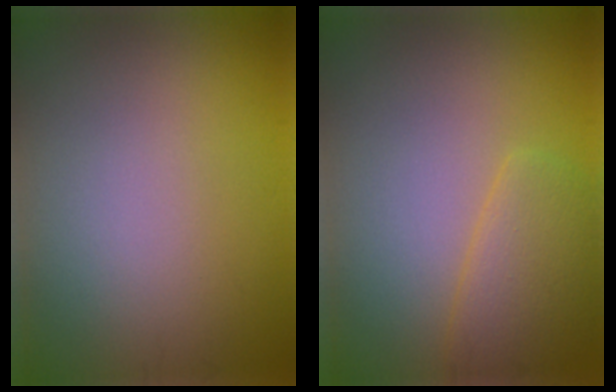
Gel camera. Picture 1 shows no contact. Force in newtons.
{"total": 3.6, "press": 3.5, "slide": 0.2}